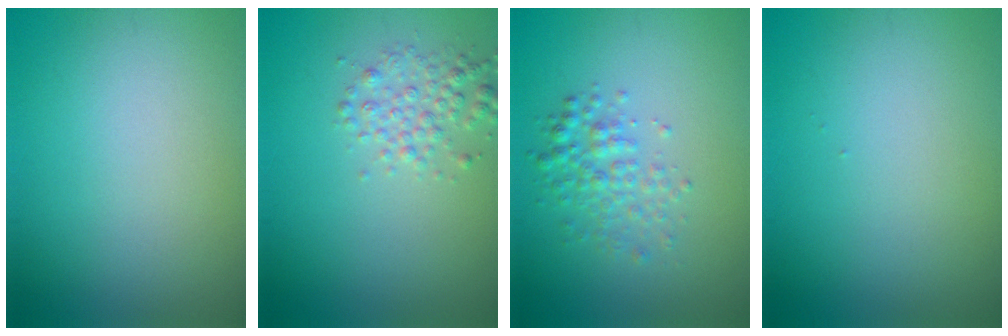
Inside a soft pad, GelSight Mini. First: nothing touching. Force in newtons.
{"total": 2.2, "press": 2.2, "slide": 0.0}
{"total": 2.5, "press": 2.5, "slide": 0.1}
{"total": 0.0}